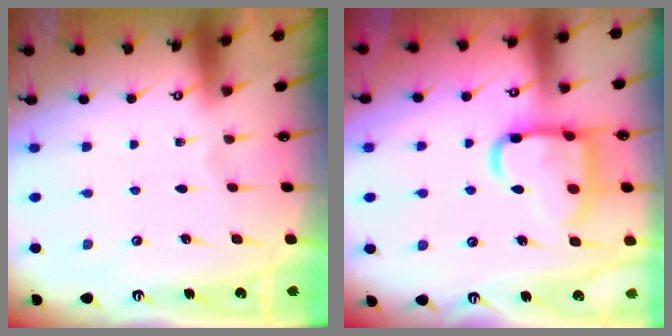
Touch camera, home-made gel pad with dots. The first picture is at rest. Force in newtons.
{"total": 17.8, "press": 17.7, "slide": 1.5}